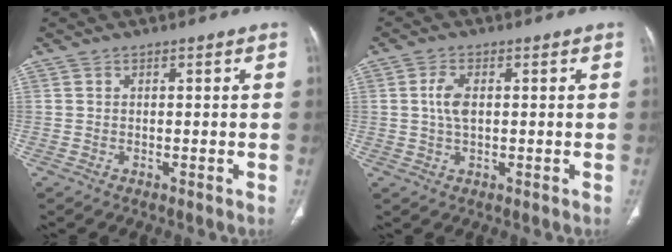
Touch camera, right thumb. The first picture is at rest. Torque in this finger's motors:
{"motor_torque": [0.79, 0.32, 0.33, -0.46, 0.07]}